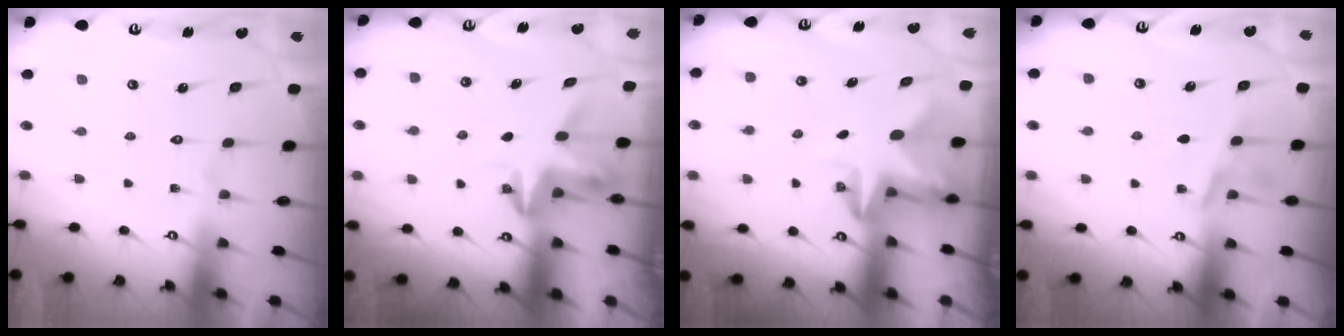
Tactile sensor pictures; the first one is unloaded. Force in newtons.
{"total": 3.9, "press": 3.9, "slide": 0.3}
{"total": 2.5, "press": 2.4, "slide": 0.4}
{"total": 5.8, "press": 5.5, "slide": 2.0}